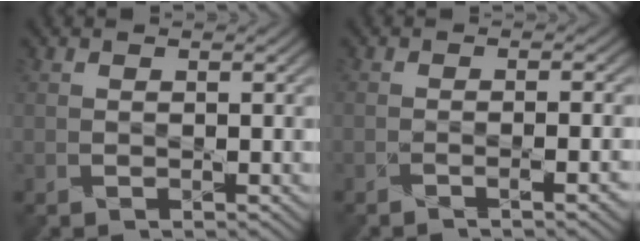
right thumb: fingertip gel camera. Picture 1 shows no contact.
{"total": 3.0, "force": [-1.5, 0.5, 2.5], "torque": [-0.033, 0.007, -0.033]}